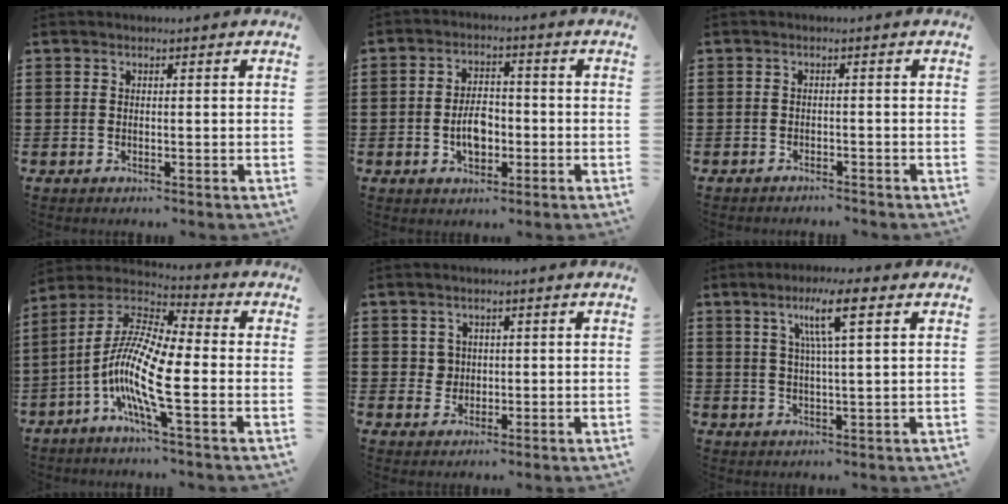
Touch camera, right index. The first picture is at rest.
{"total": 5.3, "force": [-1.2, 3.0, 4.1], "torque": [-0.075, 0.004, -0.026]}
{"total": 1.4, "force": [-1.4, 0.1, 0.0], "torque": [-0.005, 0.001, -0.030]}
{"total": 11.9, "force": [-3.8, 2.1, 11.0], "torque": [-0.250, -0.016, -0.082]}
{"total": 2.1, "force": [0.6, 2.0, 0.4], "torque": [-0.017, 0.010, 0.010]}
{"total": 6.8, "force": [2.8, -0.3, 6.2], "torque": [-0.128, -0.002, 0.041]}